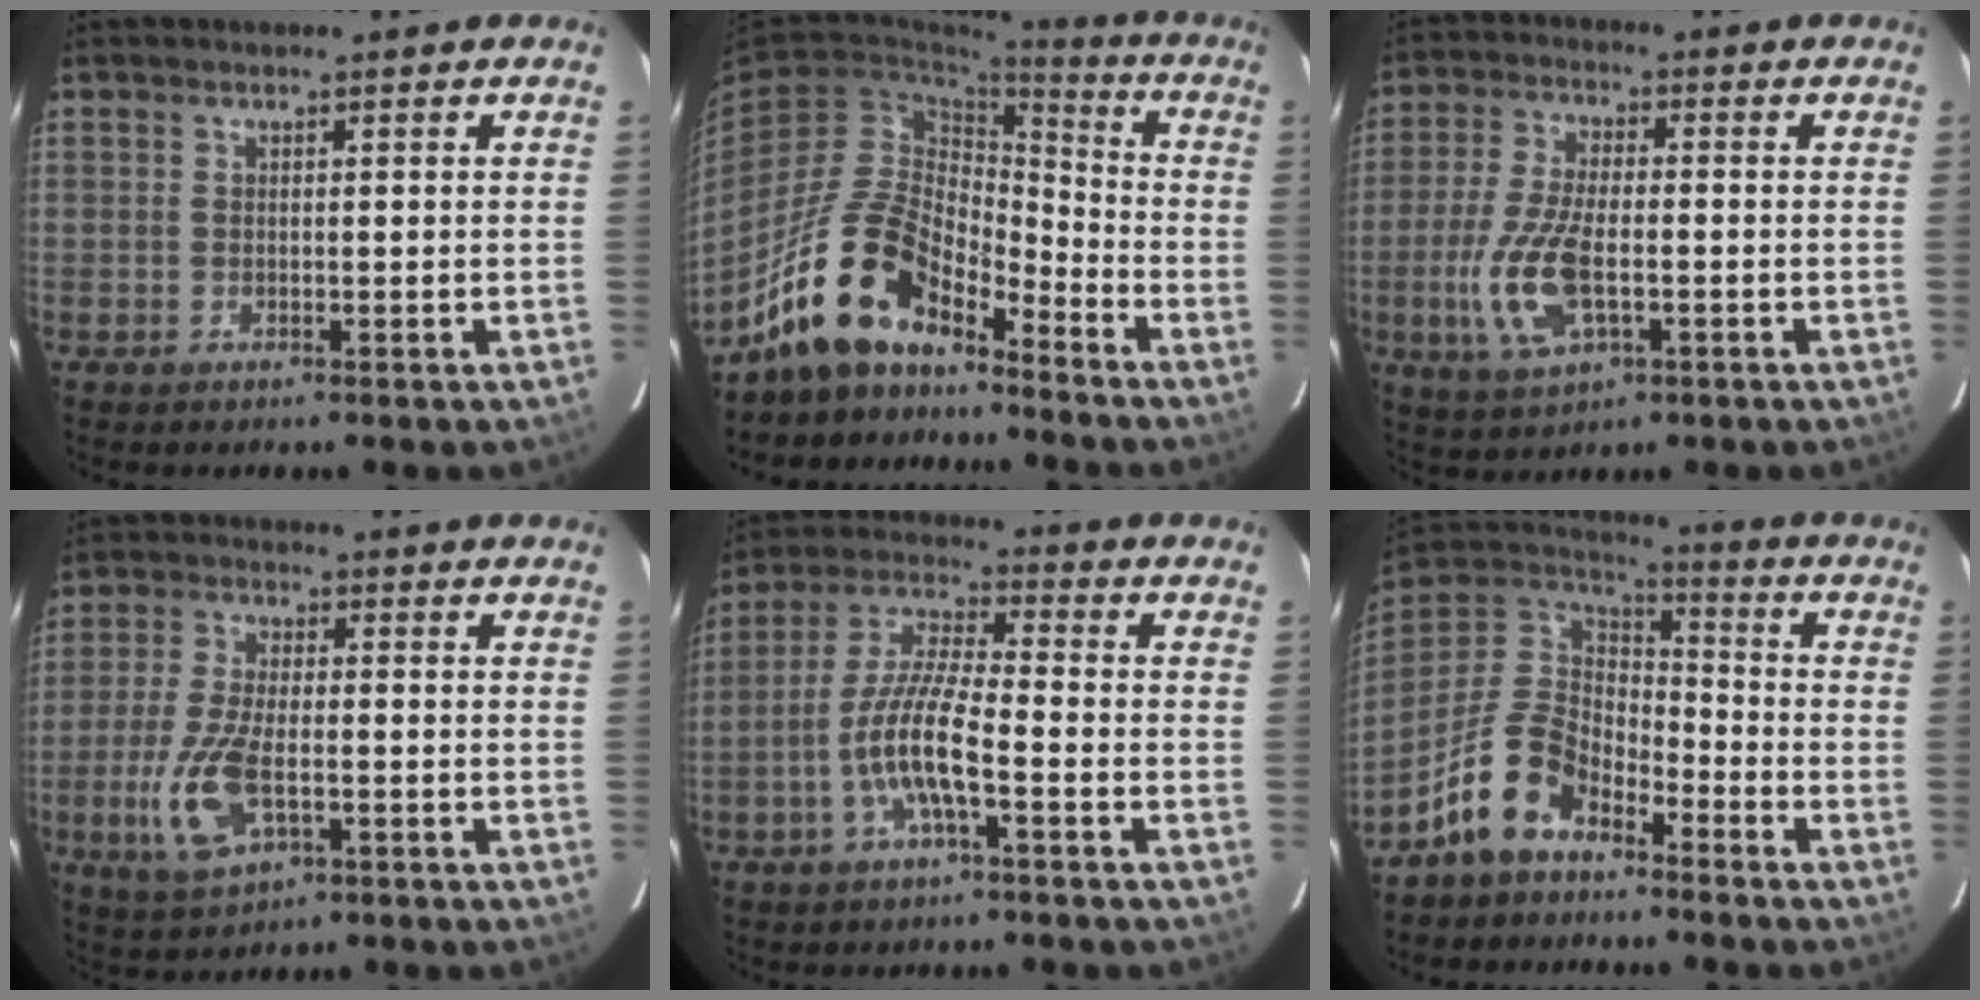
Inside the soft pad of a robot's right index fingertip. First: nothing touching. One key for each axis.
{"total": 14.4, "fx": -11.3, "fy": 5.9, "fz": 6.6, "tx": -0.130, "ty": 0.020, "tz": -0.213}
{"total": 11.7, "fx": -3.0, "fy": 5.0, "fz": 10.2, "tx": -0.221, "ty": -0.007, "tz": -0.055}
{"total": 10.9, "fx": -3.2, "fy": 4.7, "fz": 9.3, "tx": -0.205, "ty": -0.010, "tz": -0.058}
{"total": 10.0, "fx": -4.0, "fy": 1.6, "fz": 9.0, "tx": -0.192, "ty": 0.003, "tz": -0.078}
{"total": 13.1, "fx": -8.0, "fy": 7.6, "fz": 7.1, "tx": -0.168, "ty": 0.021, "tz": -0.152}